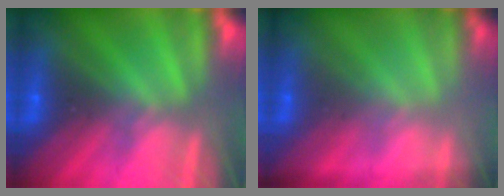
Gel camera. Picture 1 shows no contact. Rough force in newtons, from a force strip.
{"total": 1.7}